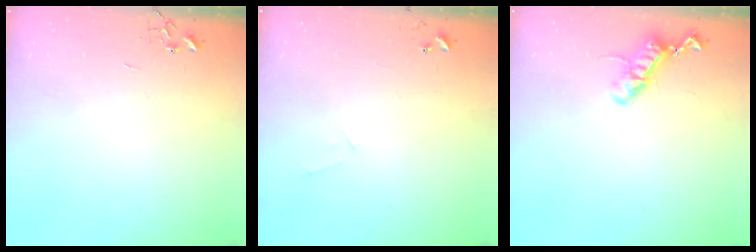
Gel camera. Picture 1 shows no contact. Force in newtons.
{"total": 4.8, "press": 4.8, "slide": 0.5}
{"total": 12.9, "press": 12.9, "slide": 0.3}